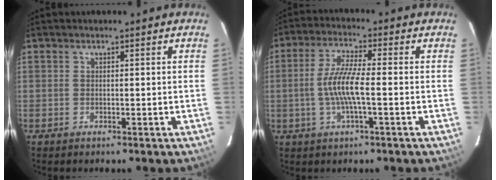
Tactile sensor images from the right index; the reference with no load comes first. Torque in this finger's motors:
{"motor_torque": [1.16, -0.39, 0.71, 0.20]}